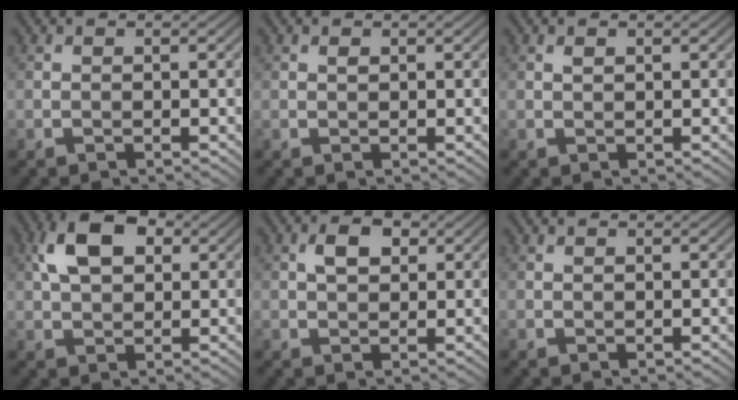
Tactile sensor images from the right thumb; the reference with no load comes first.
{"total": 0.5, "force": [0.3, 0.3, 0.3], "torque": [-0.005, -0.001, 0.007]}
{"total": 0.7, "force": [0.4, 0.3, 0.5], "torque": [-0.012, -0.001, 0.008]}
{"total": 7.8, "force": [2.6, 4.7, 5.7], "torque": [-0.118, 0.015, 0.041]}
{"total": 3.5, "force": [1.2, 2.1, 2.5], "torque": [-0.048, 0.007, 0.018]}
{"total": 0.0}